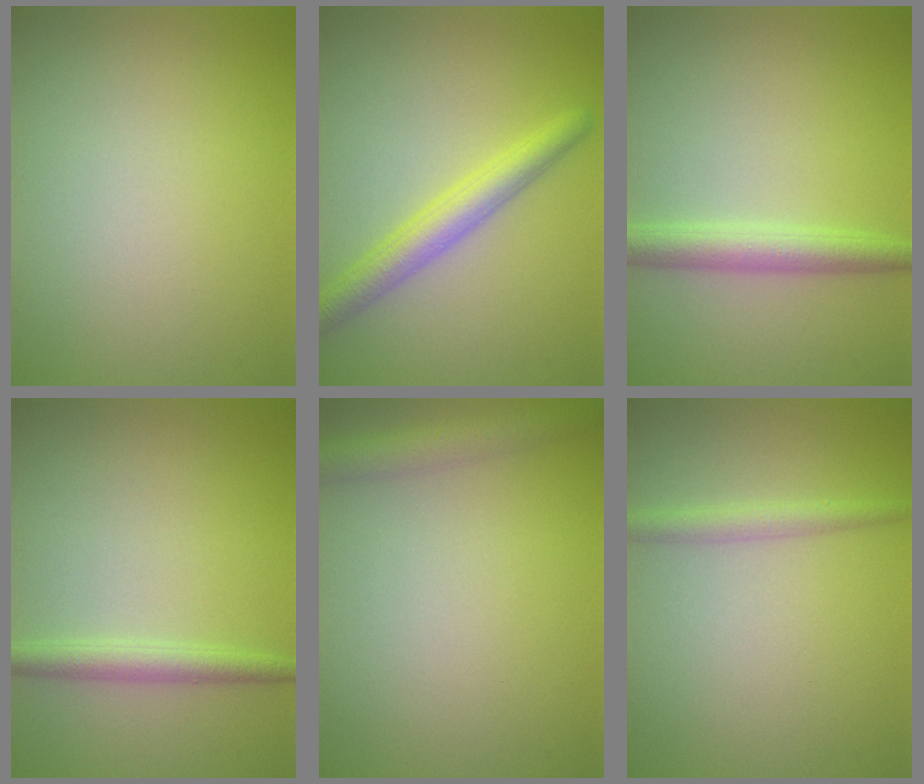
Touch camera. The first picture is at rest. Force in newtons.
{"total": 3.8, "press": 3.8, "slide": 0.1}
{"total": 3.3, "press": 3.3, "slide": 0.1}
{"total": 2.4, "press": 2.4, "slide": 0.1}
{"total": 2.8, "press": 2.8, "slide": 0.2}
{"total": 1.9, "press": 1.8, "slide": 0.1}